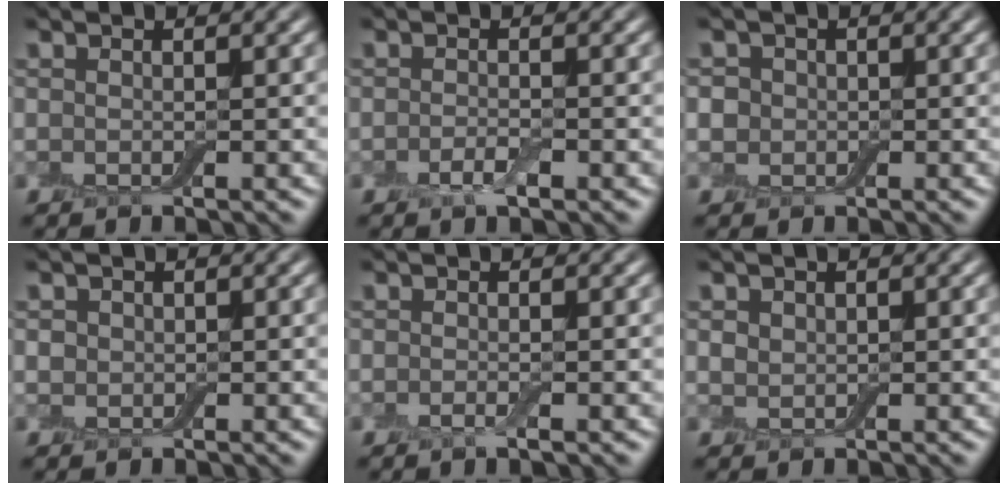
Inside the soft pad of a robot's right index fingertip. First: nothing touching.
{"total": 1.6, "force": [-0.8, 0.4, 1.3], "torque": [-0.028, -0.002, -0.018]}
{"total": 2.6, "force": [0.3, 2.4, 1.1], "torque": [-0.006, 0.010, -0.015]}
{"total": 0.8, "force": [0.0, 0.8, 0.2], "torque": [-0.002, -0.001, -0.003]}
{"total": 1.1, "force": [-0.5, 0.3, 1.0], "torque": [-0.017, -0.006, -0.012]}
{"total": 0.9, "force": [0.3, 0.7, 0.3], "torque": [-0.007, -0.002, 0.007]}